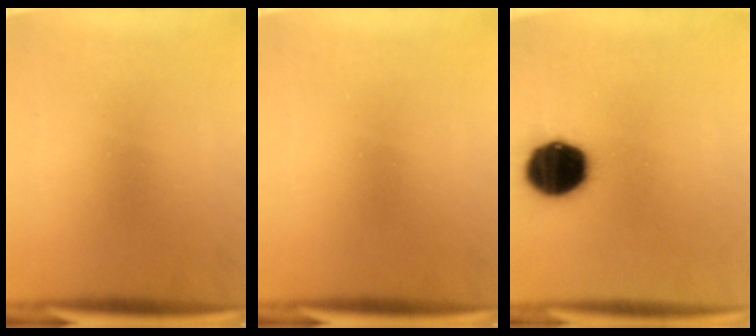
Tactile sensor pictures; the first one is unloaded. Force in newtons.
{"total": 0.0}
{"total": 17.2}